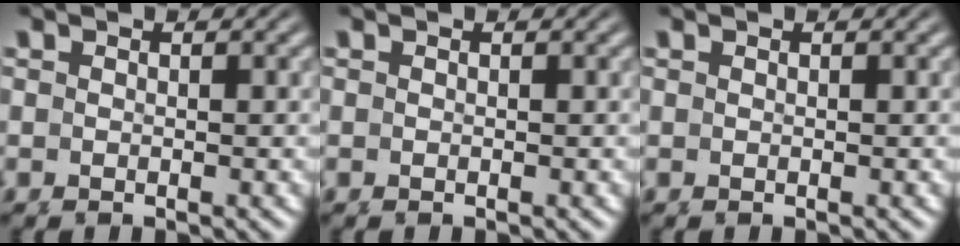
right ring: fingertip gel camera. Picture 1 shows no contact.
{"total": 0.0}
{"total": 0.0}